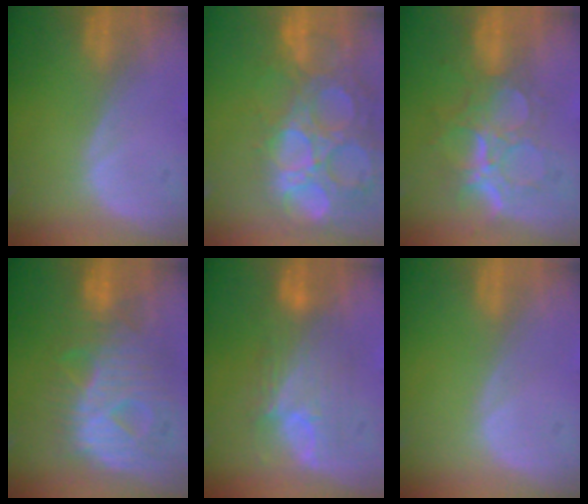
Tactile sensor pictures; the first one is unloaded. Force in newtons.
{"total": 15.2, "press": 12.6, "slide": 8.5}
{"total": 9.1, "press": 7.7, "slide": 4.8}
{"total": 10.8, "press": 10.7, "slide": 0.9}
{"total": 7.5, "press": 7.4, "slide": 1.3}
{"total": 0.0}